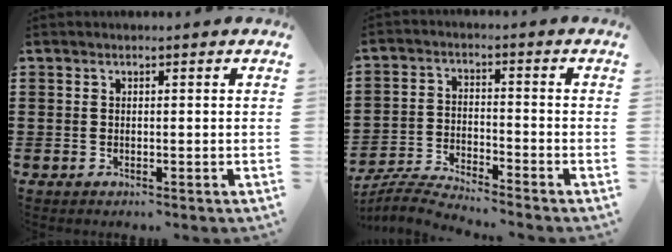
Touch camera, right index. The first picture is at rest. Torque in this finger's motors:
{"motor_torque": [-0.02, -0.19, -0.65, -0.21]}